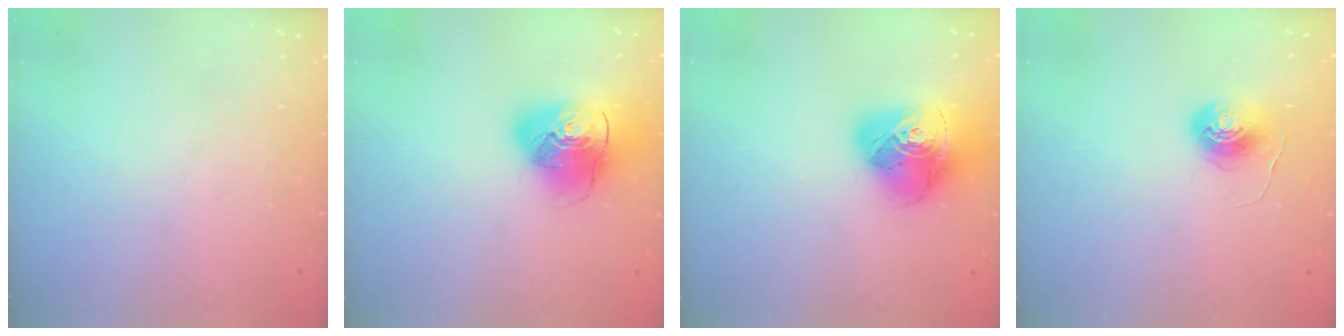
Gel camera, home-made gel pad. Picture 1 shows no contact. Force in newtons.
{"total": 15.6, "press": 15.4, "slide": 2.2}
{"total": 18.0, "press": 17.9, "slide": 1.9}
{"total": 7.7, "press": 7.7, "slide": 0.4}